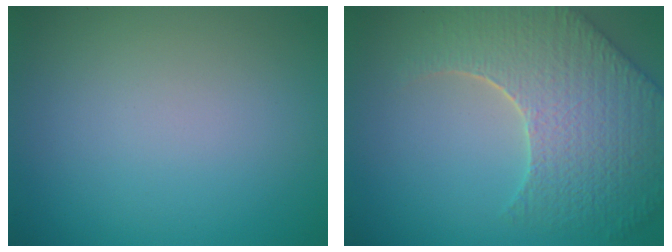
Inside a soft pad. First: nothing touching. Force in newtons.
{"total": 8.6, "press": 6.3, "slide": 5.9}